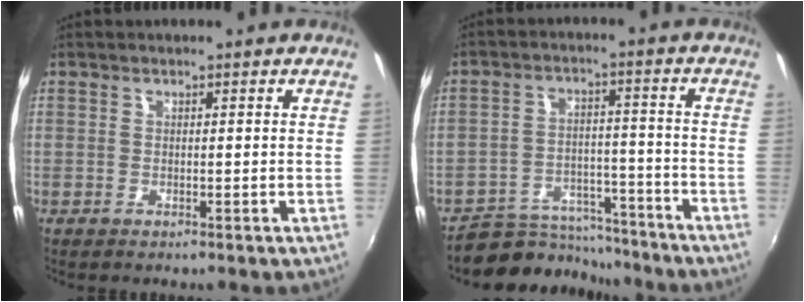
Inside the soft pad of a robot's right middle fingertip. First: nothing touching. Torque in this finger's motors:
{"motor_torque": [-0.08, -0.21, -0.29, -0.13]}